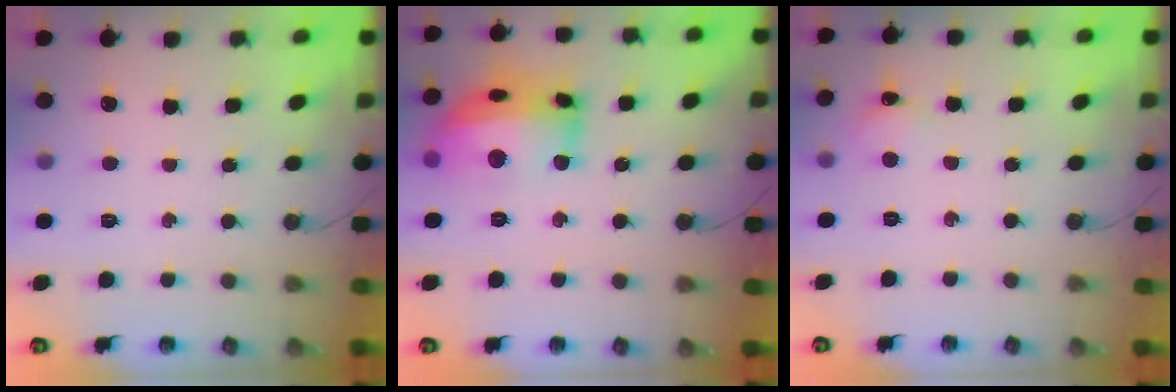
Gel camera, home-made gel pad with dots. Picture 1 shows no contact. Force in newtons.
{"total": 17.6, "press": 17.6, "slide": 1.3}
{"total": 2.2, "press": 2.2, "slide": 0.3}